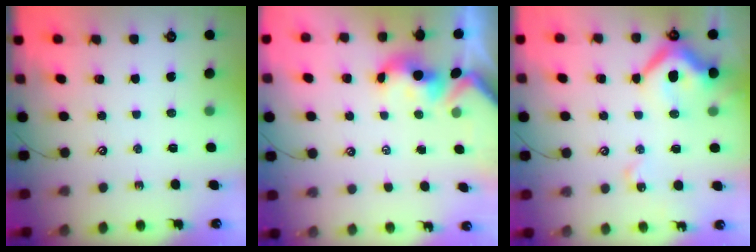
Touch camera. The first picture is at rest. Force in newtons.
{"total": 1.6, "press": 1.5, "slide": 0.7}
{"total": 12.4, "press": 12.3, "slide": 1.4}